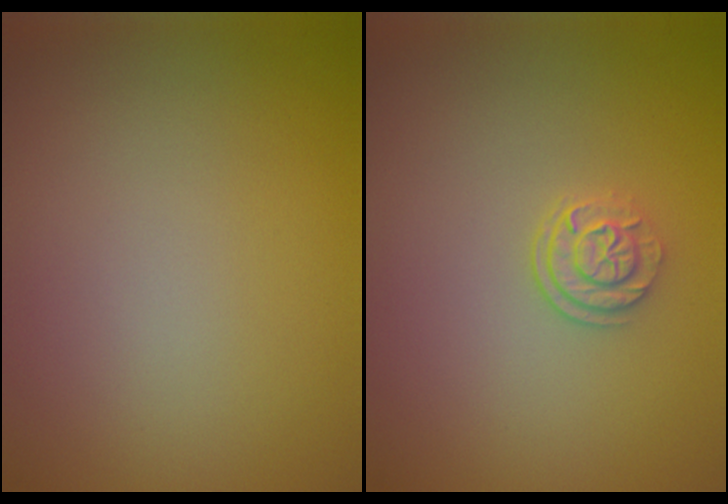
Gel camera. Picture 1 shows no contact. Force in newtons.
{"total": 2.2, "press": 1.7, "slide": 1.4}